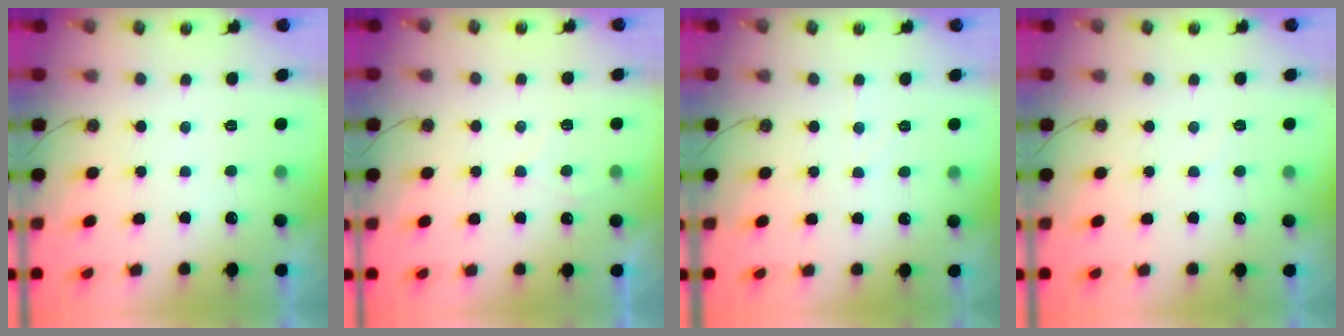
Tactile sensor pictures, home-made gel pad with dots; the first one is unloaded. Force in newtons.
{"total": 4.8, "press": 4.8, "slide": 0.6}
{"total": 3.0, "press": 3.0, "slide": 0.6}
{"total": 4.8, "press": 4.7, "slide": 0.5}